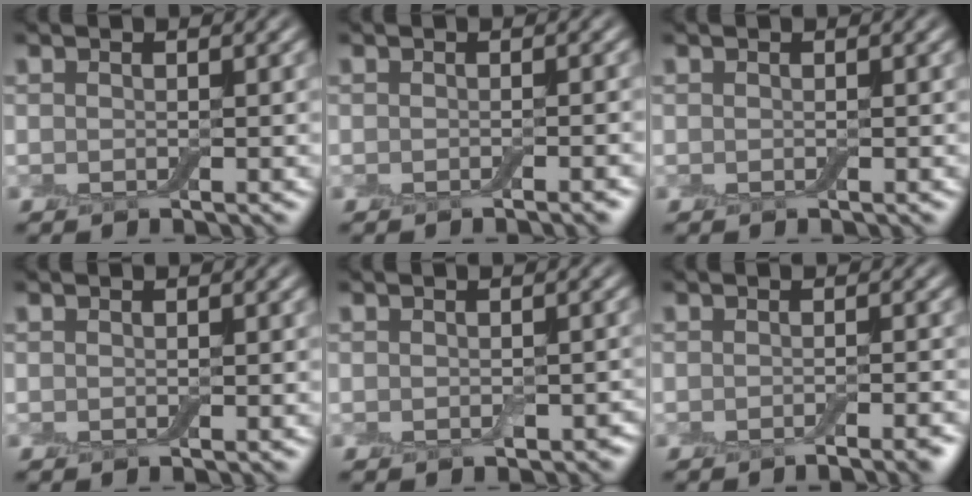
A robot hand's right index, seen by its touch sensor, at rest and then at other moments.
{"total": 1.4, "force": [-0.8, 0.2, 1.1], "torque": [-0.007, 0.002, -0.012]}
{"total": 0.0}
{"total": 0.0}
{"total": 1.3, "force": [-0.5, 0.8, 0.9], "torque": [-0.015, -0.006, -0.006]}
{"total": 2.6, "force": [-1.7, 0.5, 1.9], "torque": [-0.017, 0.001, -0.026]}